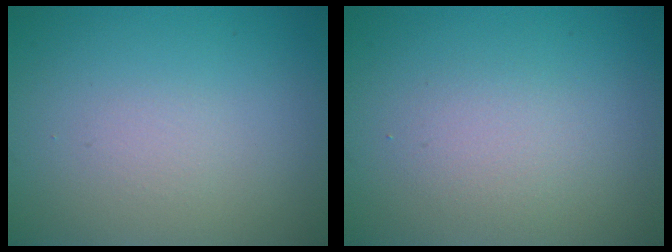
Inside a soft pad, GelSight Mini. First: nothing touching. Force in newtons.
{"total": 1.7, "press": 1.7, "slide": 0.2}